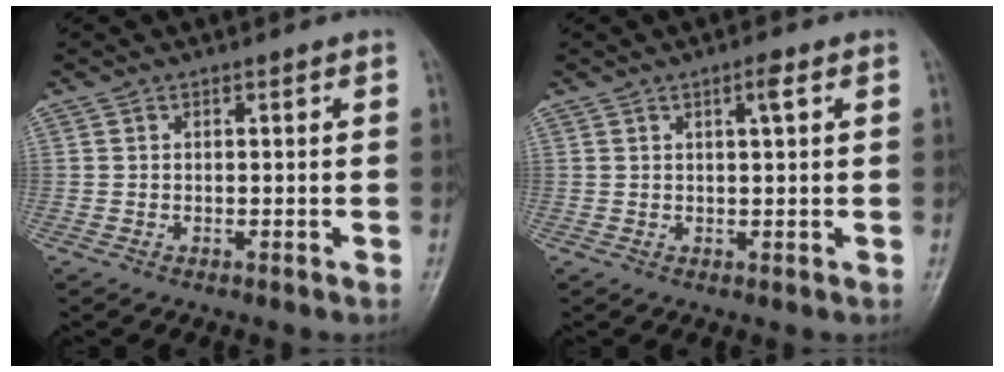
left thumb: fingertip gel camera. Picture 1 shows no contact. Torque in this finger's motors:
{"motor_torque": [-0.25, -0.01, -0.09, -0.11, 0.08]}